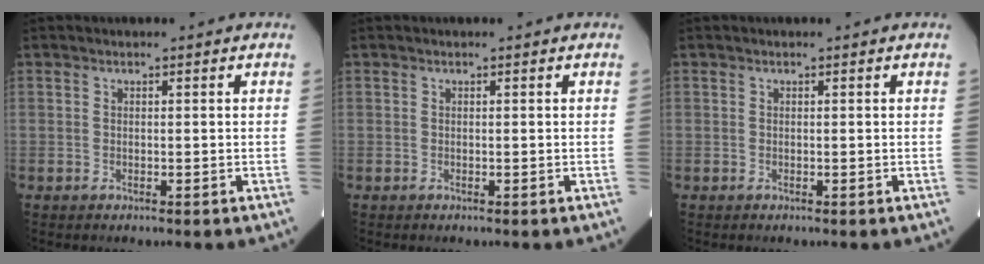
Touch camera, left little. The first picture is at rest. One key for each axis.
{"total": 0.0}
{"total": 0.0}